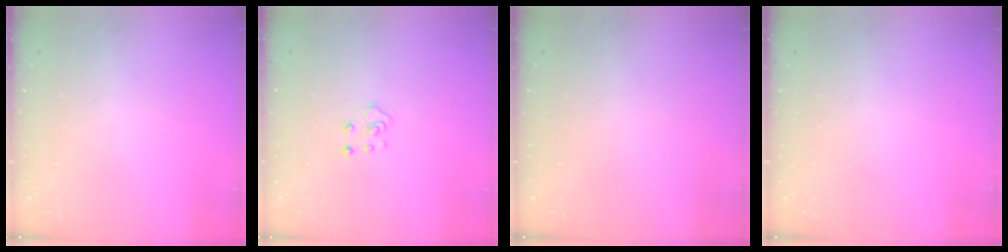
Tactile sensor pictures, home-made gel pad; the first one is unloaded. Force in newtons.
{"total": 4.8, "press": 4.8, "slide": 0.4}
{"total": 0.0}
{"total": 0.0}